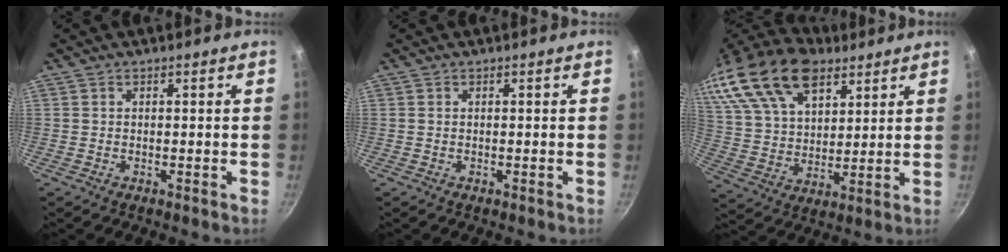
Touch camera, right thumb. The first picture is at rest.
{"total": 0.0}
{"total": 27.5, "force": [15.9, 15.7, 16.1], "torque": [-0.335, 0.000, 0.291]}